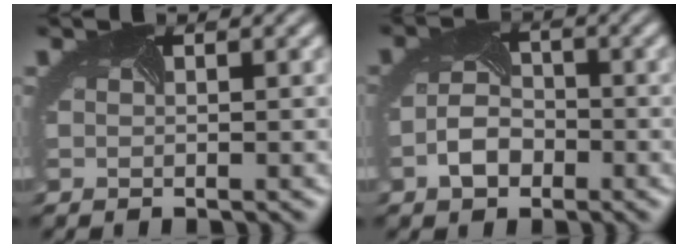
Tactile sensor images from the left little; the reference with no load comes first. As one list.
[{"total": 3.1, "force": [-1.6, 2.1, 1.7], "torque": [-0.037, -0.002, -0.033]}]